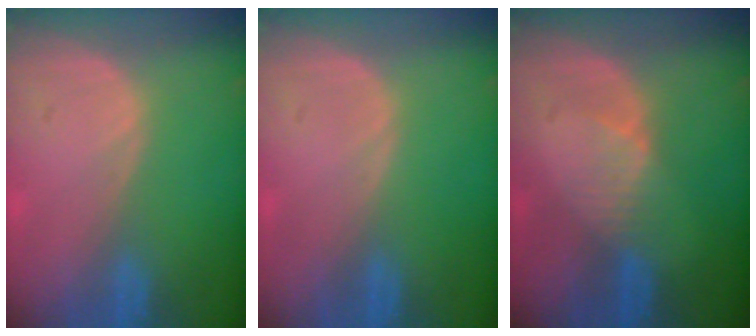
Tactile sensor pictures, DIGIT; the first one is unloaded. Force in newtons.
{"total": 0.0}
{"total": 2.7, "press": 2.7, "slide": 0.3}